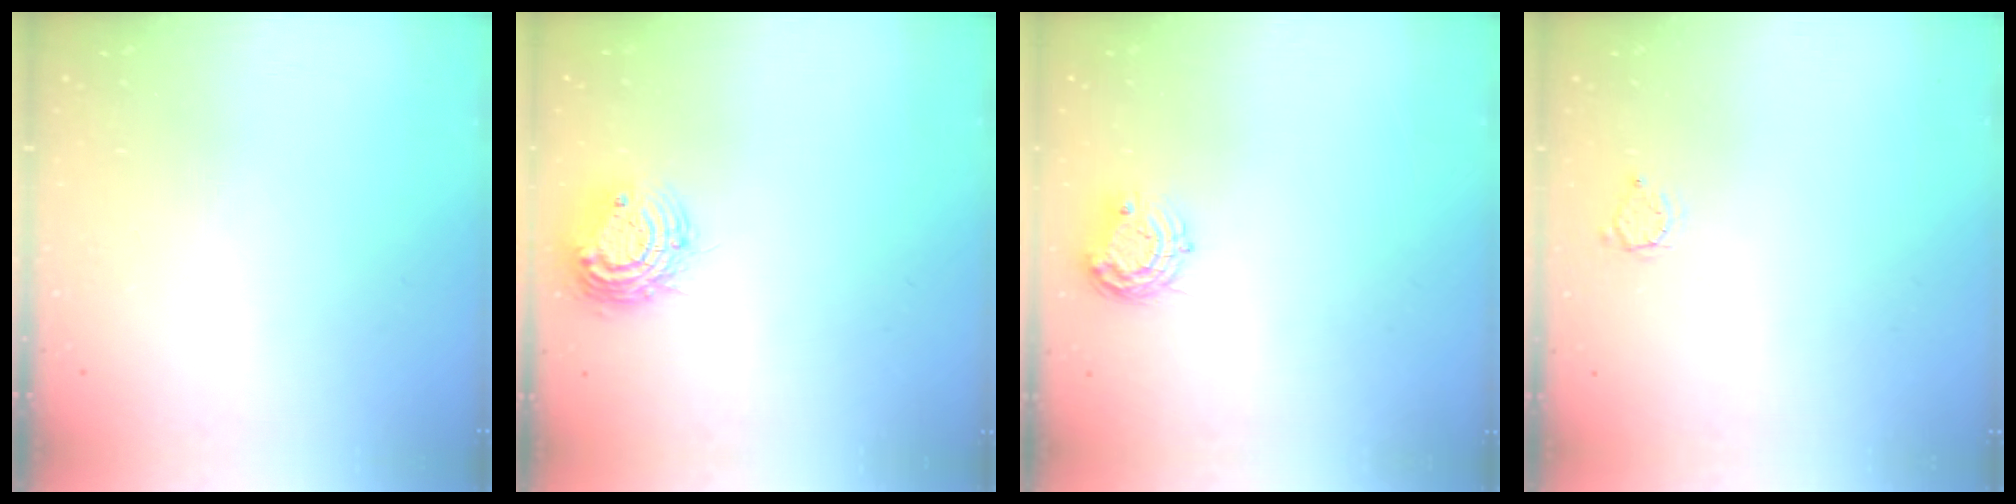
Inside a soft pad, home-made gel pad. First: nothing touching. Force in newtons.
{"total": 11.3, "press": 11.3, "slide": 0.6}
{"total": 8.4, "press": 8.3, "slide": 0.7}
{"total": 2.6, "press": 2.6, "slide": 0.2}